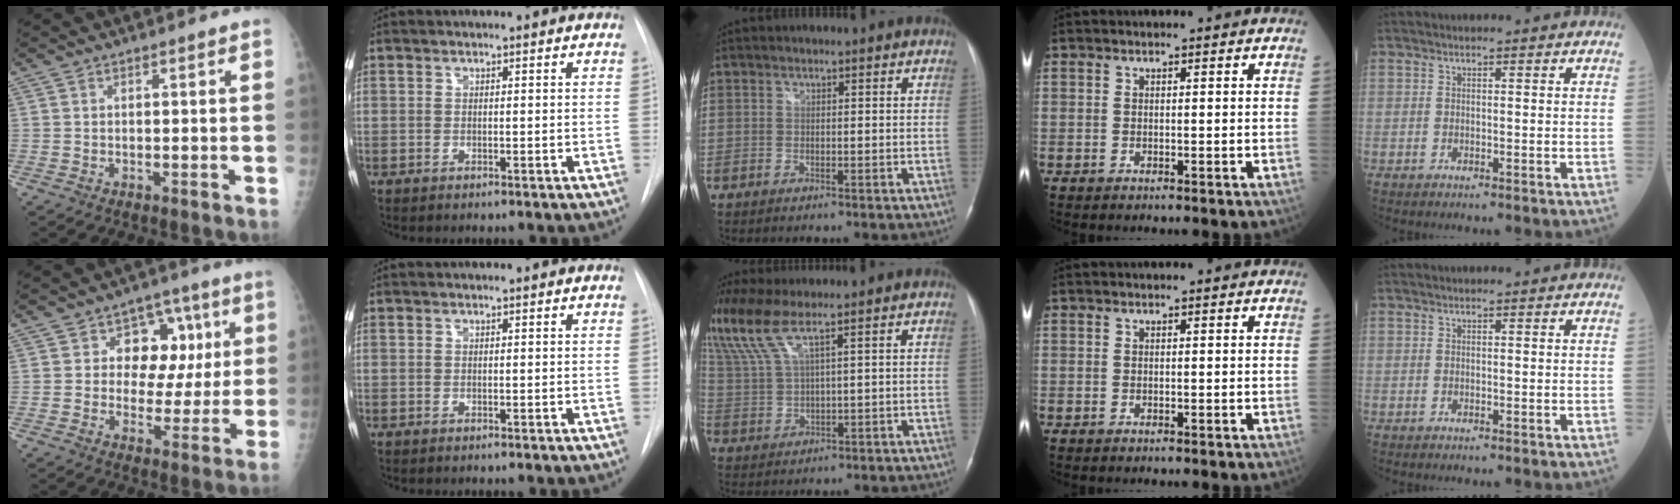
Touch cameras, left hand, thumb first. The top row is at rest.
{"thumb": {"total": 11.1, "force": [2.9, 8.7, 6.3], "torque": [-0.021, 0.001, 0.038]}, "middle": {"total": 8.8, "force": [6.0, 0.8, 6.3], "torque": [-0.164, 0.014, 0.127]}}